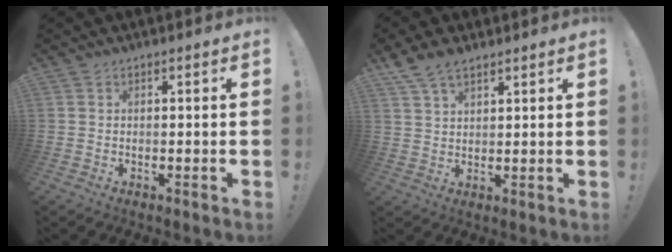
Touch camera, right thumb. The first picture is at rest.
{"total": 7.1, "force": [5.1, 3.2, 3.7], "torque": [-0.080, -0.015, 0.102]}